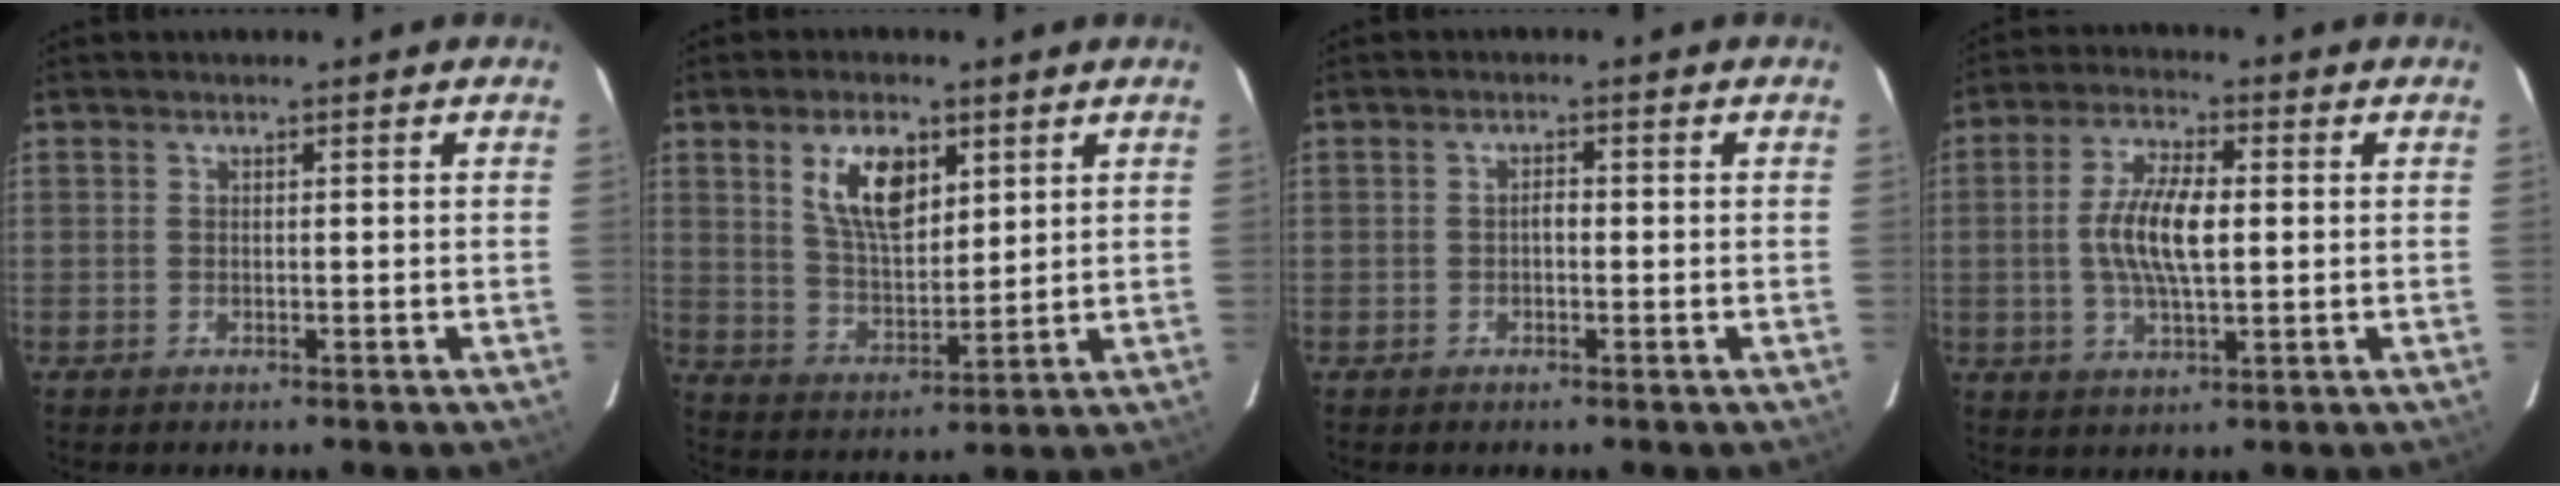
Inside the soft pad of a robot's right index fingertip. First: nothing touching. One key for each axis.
{"total": 10.3, "fx": 4.8, "fy": 5.0, "fz": 7.6, "tx": -0.136, "ty": 0.007, "tz": 0.097}
{"total": 1.2, "fx": -0.3, "fy": 0.7, "fz": 1.0, "tx": -0.017, "ty": 0.007, "tz": -0.007}
{"total": 9.5, "fx": 0.2, "fy": 3.5, "fz": 8.8, "tx": -0.172, "ty": 0.006, "tz": 0.003}